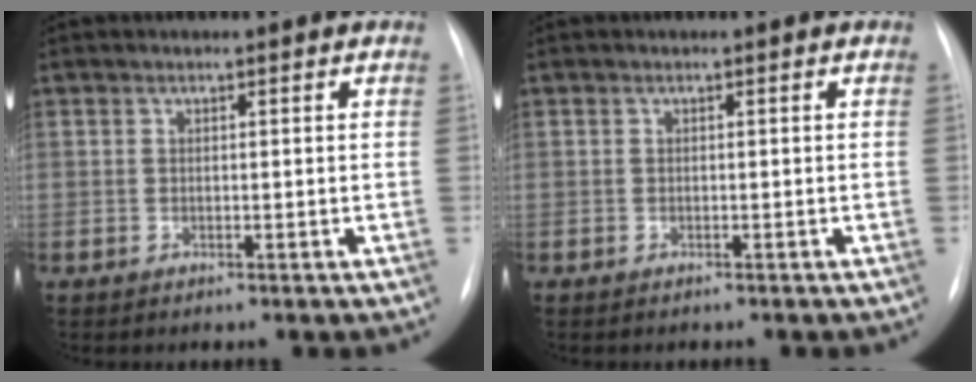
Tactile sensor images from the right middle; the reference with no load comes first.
{"total": 1.2, "force": [-1.0, 0.3, 0.5], "torque": [-0.008, -0.002, -0.012]}